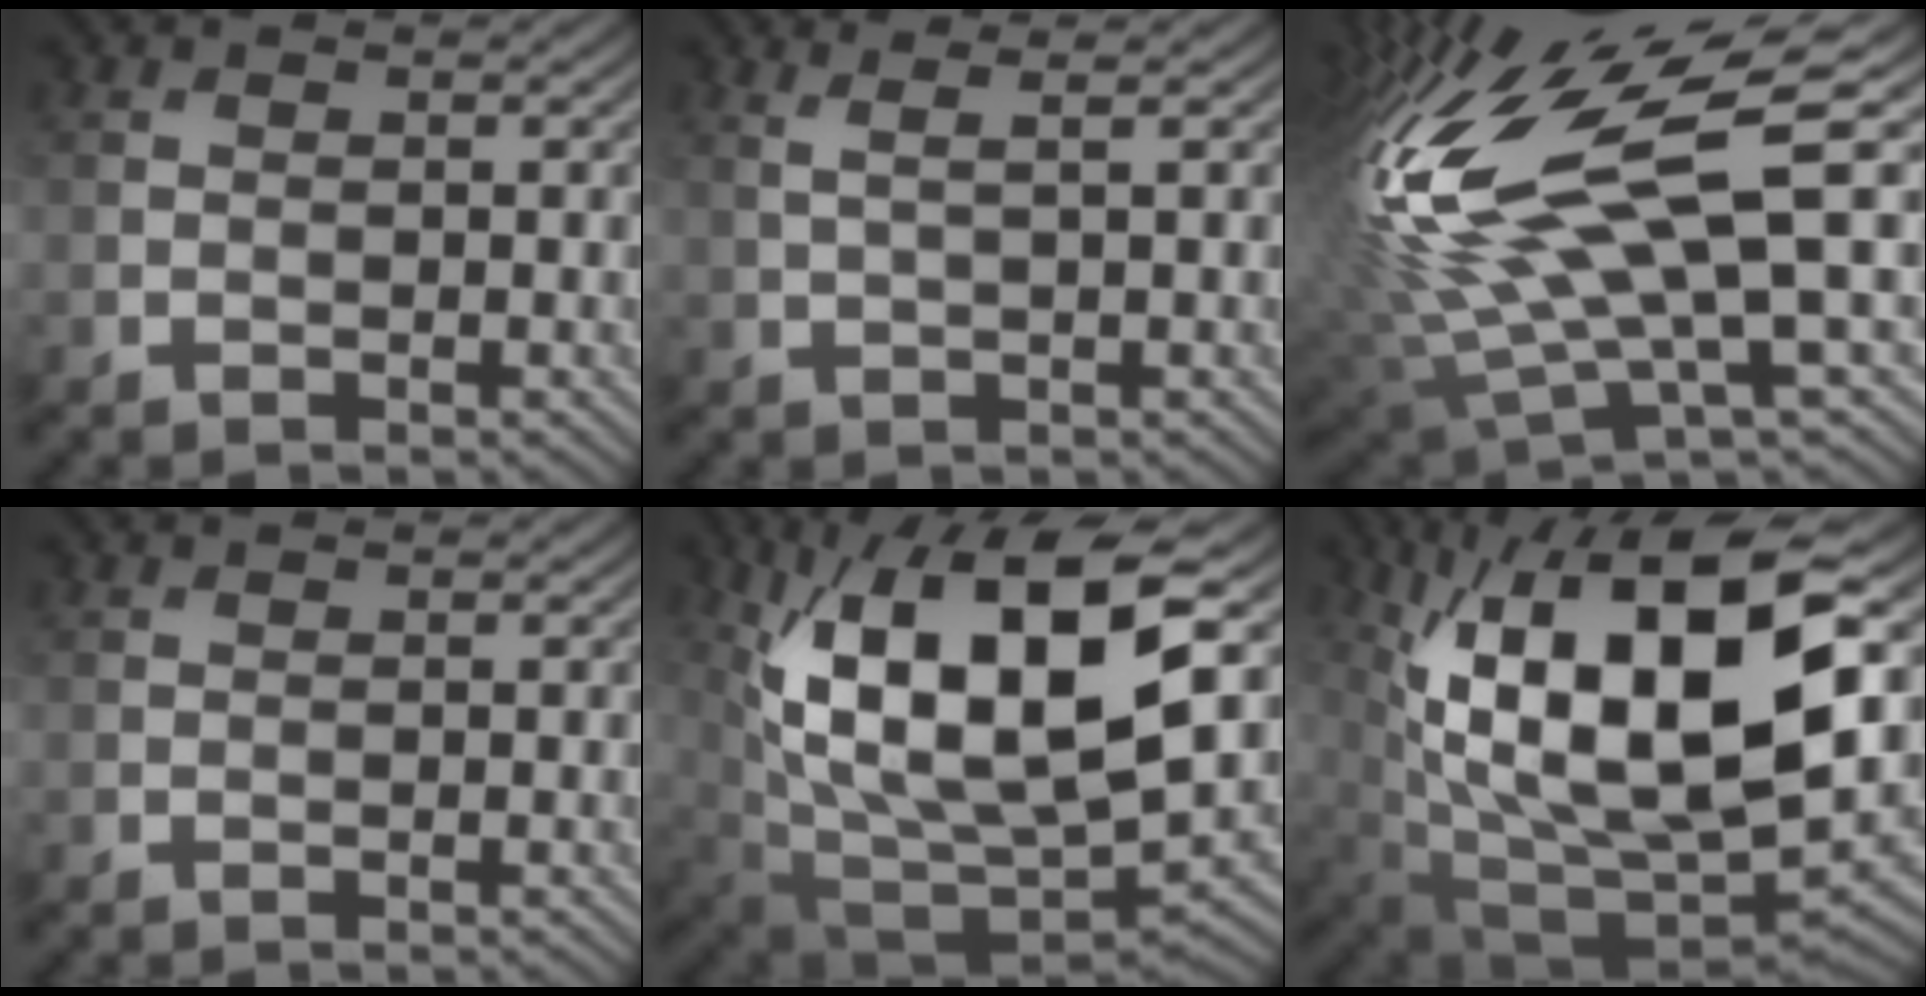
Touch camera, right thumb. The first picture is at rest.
{"total": 2.6, "force": [1.4, 0.4, 2.2], "torque": [-0.036, 0.007, 0.012]}
{"total": 18.0, "force": [3.9, 5.7, 16.6], "torque": [-0.380, 0.001, 0.082]}
{"total": 0.0}
{"total": 16.9, "force": [5.3, 7.2, 14.3], "torque": [-0.271, 0.001, 0.095]}
{"total": 19.1, "force": [5.1, 8.7, 16.2], "torque": [-0.301, 0.013, 0.087]}